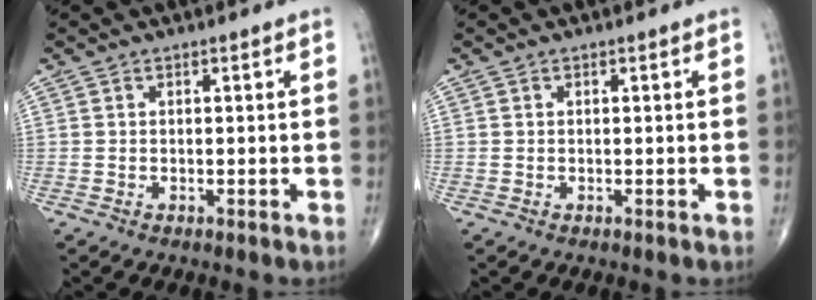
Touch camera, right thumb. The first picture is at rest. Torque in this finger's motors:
{"motor_torque": [0.16, 0.02, 0.19, -0.05, 0.03]}